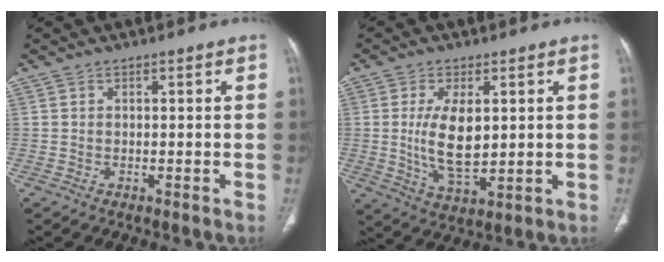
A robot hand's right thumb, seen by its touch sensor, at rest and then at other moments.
{"total": 10.0, "force": [1.1, 4.8, 8.7], "torque": [-0.153, -0.020, 0.030]}